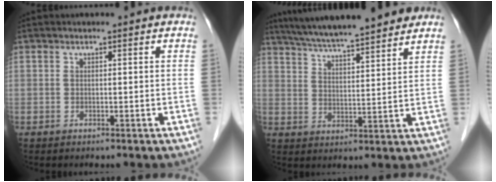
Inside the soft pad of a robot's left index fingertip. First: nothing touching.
{"total": 16.4, "force": [14.2, 1.3, 8.1], "torque": [-0.136, 0.025, 0.216]}